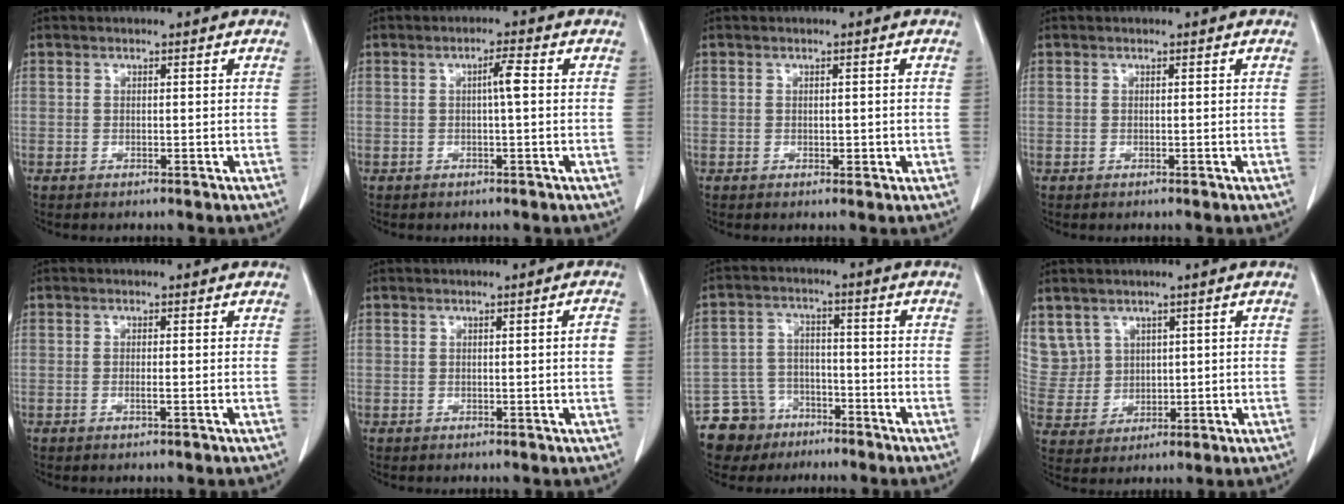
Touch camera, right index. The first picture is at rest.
{"total": 2.3, "force": [0.1, -0.1, 2.3], "torque": [-0.040, 0.004, 0.003]}
{"total": 1.1, "force": [-0.1, 0.8, 0.8], "torque": [-0.007, 0.000, 0.004]}
{"total": 0.0}
{"total": 0.7, "force": [-0.2, -0.1, 0.7], "torque": [-0.015, 0.000, -0.001]}
{"total": 2.1, "force": [0.1, -0.1, 2.1], "torque": [-0.027, 0.002, 0.001]}
{"total": 7.7, "force": [-5.4, 5.5, 0.4], "torque": [-0.012, 0.011, -0.098]}
{"total": 8.8, "force": [4.2, 7.7, 0.7], "torque": [-0.033, 0.034, 0.111]}